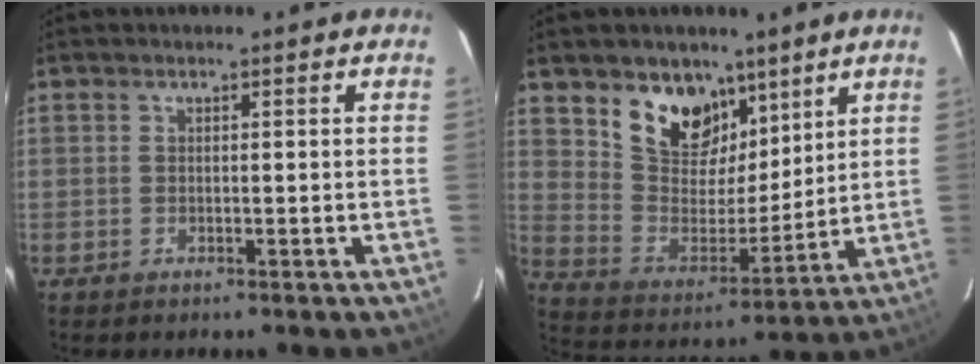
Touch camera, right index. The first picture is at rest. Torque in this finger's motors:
{"motor_torque": [1.07, 1.07, 0.20, 0.07]}